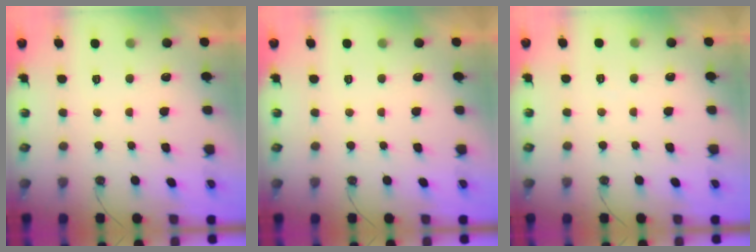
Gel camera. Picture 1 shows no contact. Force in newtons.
{"total": 0.0}
{"total": 2.1, "press": 2.1, "slide": 0.5}